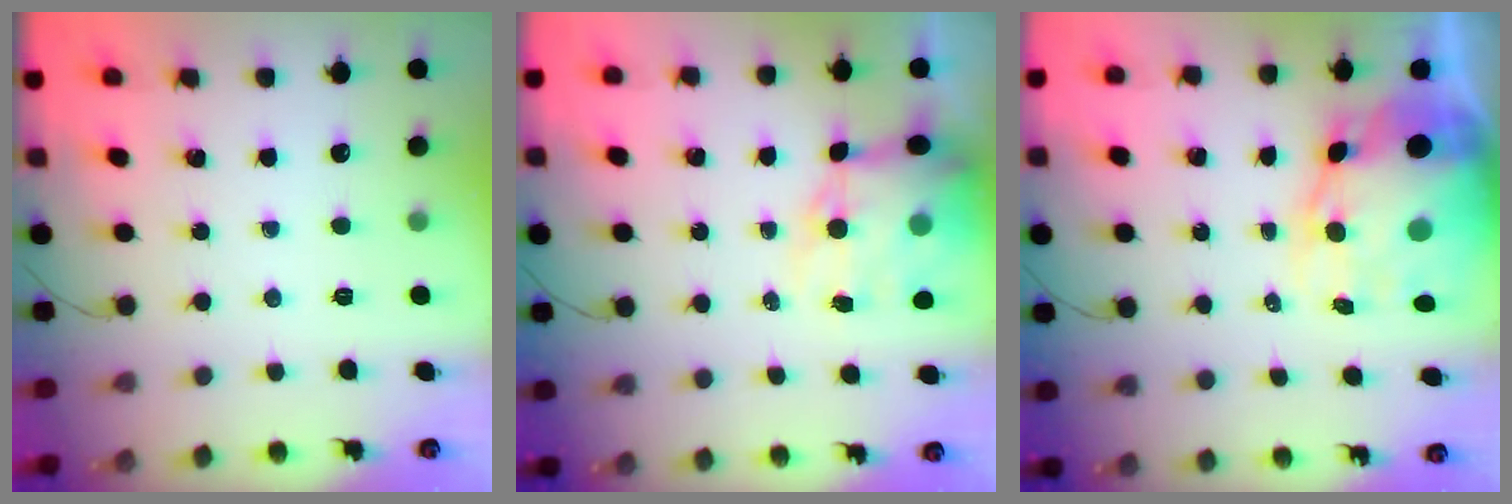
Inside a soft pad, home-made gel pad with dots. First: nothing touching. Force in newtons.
{"total": 12.0, "press": 11.5, "slide": 3.4}
{"total": 14.4, "press": 13.8, "slide": 4.1}